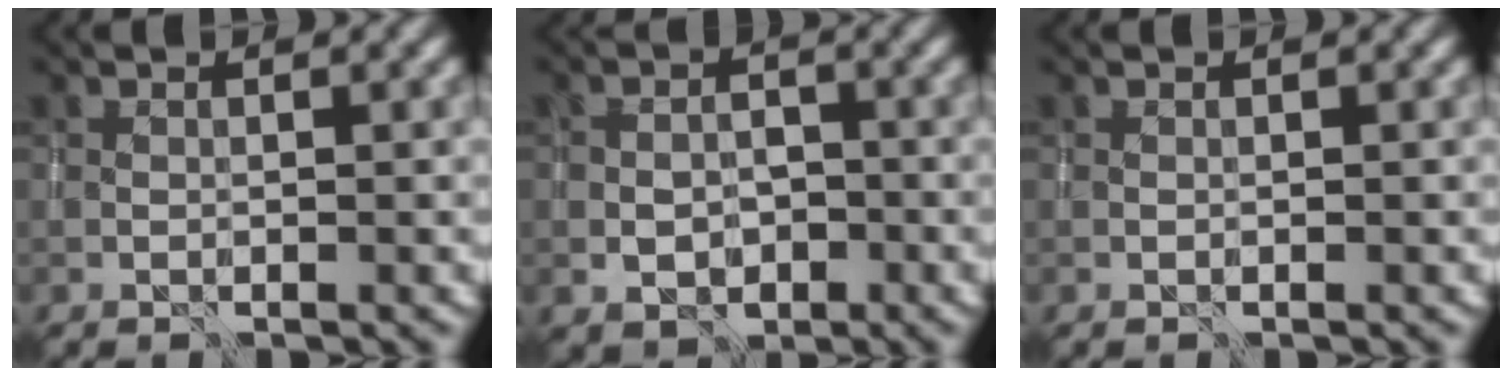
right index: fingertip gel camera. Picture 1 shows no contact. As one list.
[{"total": 2.8, "force": [-1.0, 2.1, 1.5], "torque": [-0.022, 0.002, -0.017]}, {"total": 0.0}]